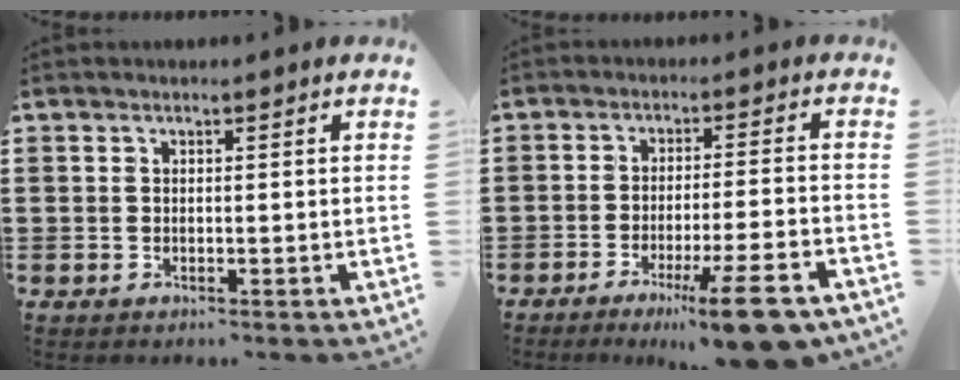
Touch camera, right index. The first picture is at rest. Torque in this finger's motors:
{"motor_torque": [0.86, -0.76, 0.01, -0.06]}